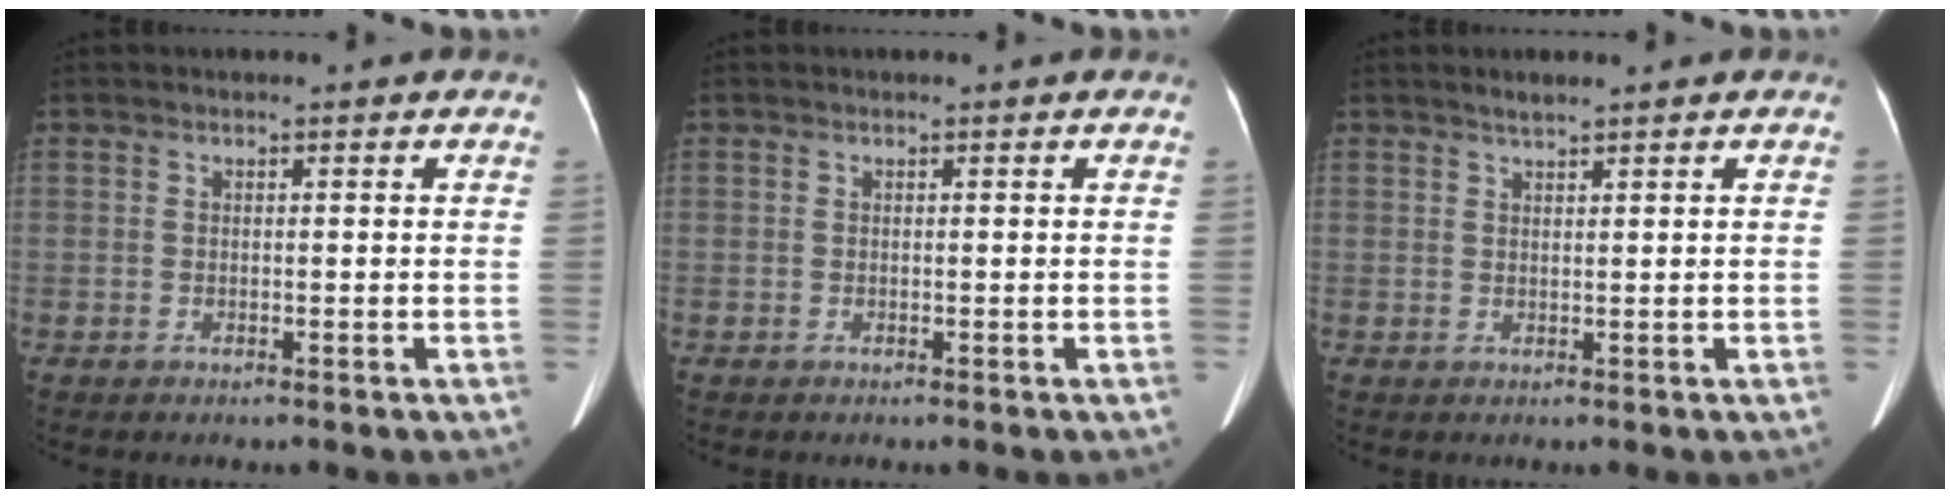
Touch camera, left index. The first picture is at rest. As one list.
[{"total": 0.0}, {"total": 1.5, "force": [1.3, 0.0, 0.8], "torque": [-0.018, 0.006, 0.028]}]